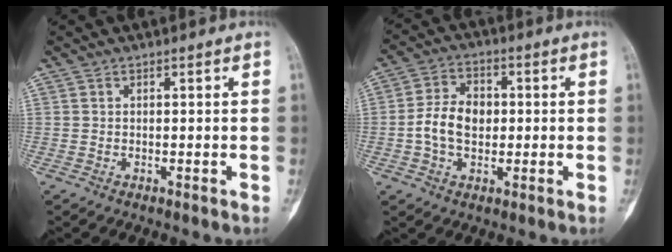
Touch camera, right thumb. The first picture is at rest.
{"total": 8.2, "force": [-0.5, 5.7, 5.8], "torque": [-0.097, 0.017, -0.015]}